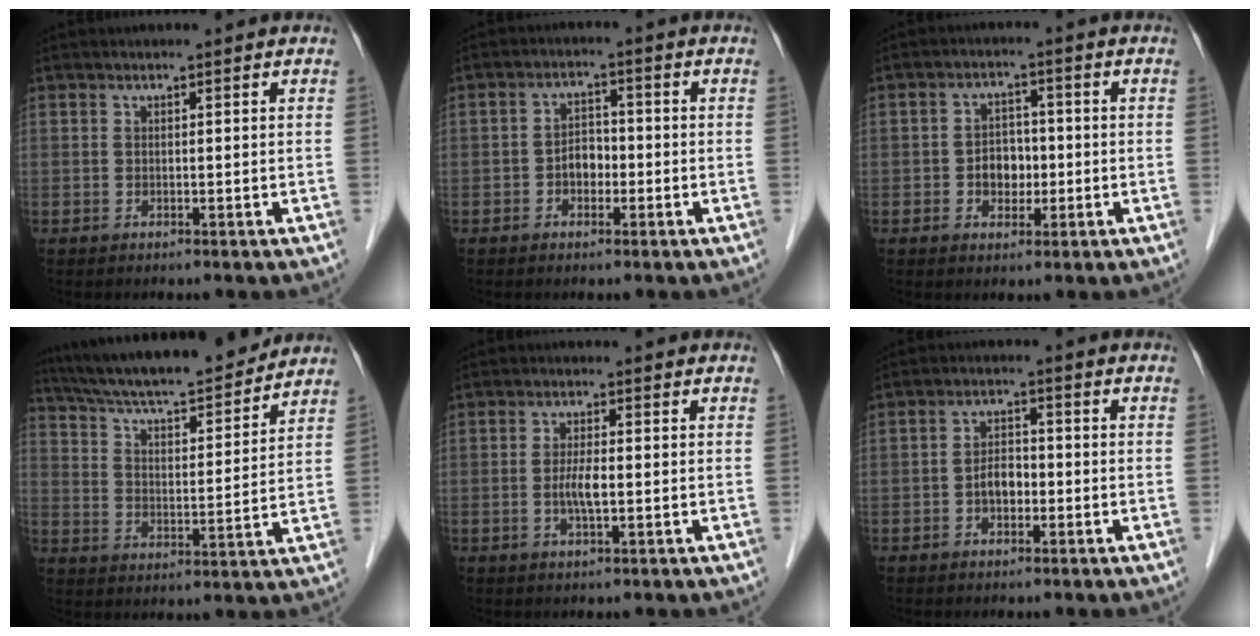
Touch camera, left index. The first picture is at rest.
{"total": 3.5, "force": [-1.7, 2.2, 2.1], "torque": [-0.035, 0.008, -0.033]}
{"total": 4.4, "force": [-1.4, 3.2, 2.7], "torque": [-0.046, 0.005, -0.022]}
{"total": 18.2, "force": [16.4, 2.2, 7.6], "torque": [-0.131, 0.009, 0.254]}
{"total": 3.3, "force": [-1.1, 0.6, 3.1], "torque": [-0.065, -0.007, -0.019]}
{"total": 3.6, "force": [-1.7, 2.0, 2.4], "torque": [-0.044, 0.007, -0.032]}